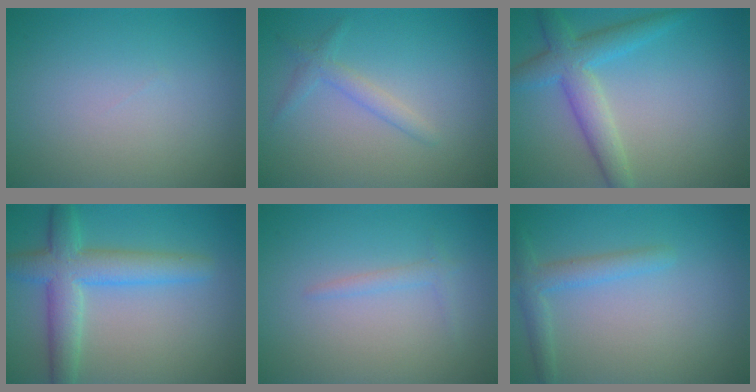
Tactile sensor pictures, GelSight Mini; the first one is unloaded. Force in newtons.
{"total": 1.7, "press": 1.6, "slide": 0.2}
{"total": 4.5, "press": 4.5, "slide": 0.2}
{"total": 5.6, "press": 5.6, "slide": 0.2}
{"total": 1.0, "press": 1.0, "slide": 0.1}
{"total": 2.3, "press": 2.3, "slide": 0.1}